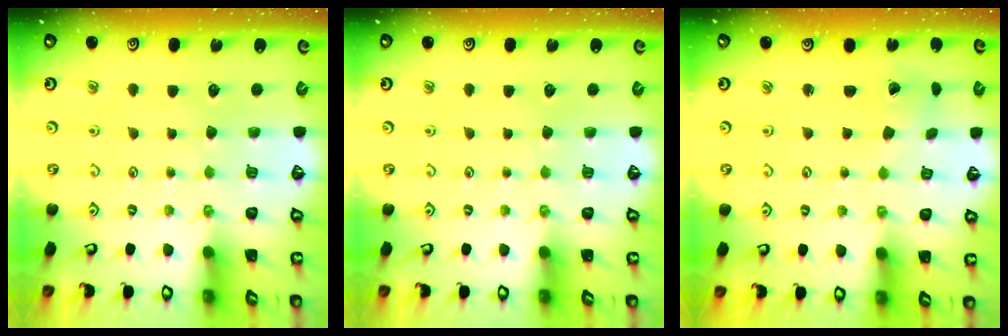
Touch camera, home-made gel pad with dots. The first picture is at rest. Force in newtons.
{"total": 0.0}
{"total": 0.8, "press": 0.8, "slide": 0.1}